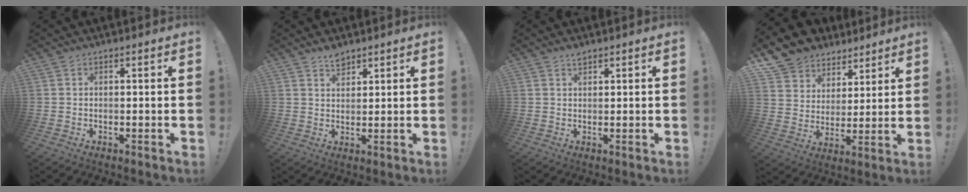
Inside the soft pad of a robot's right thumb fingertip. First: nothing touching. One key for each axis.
{"total": 3.6, "fx": 3.1, "fy": 1.5, "fz": 1.1, "tx": -0.009, "ty": -0.018, "tz": 0.053}
{"total": 1.4, "fx": 1.2, "fy": 0.3, "fz": 0.6, "tx": 0.002, "ty": -0.007, "tz": 0.019}
{"total": 11.8, "fx": 8.2, "fy": 8.2, "fz": 2.3, "tx": -0.039, "ty": -0.066, "tz": 0.160}